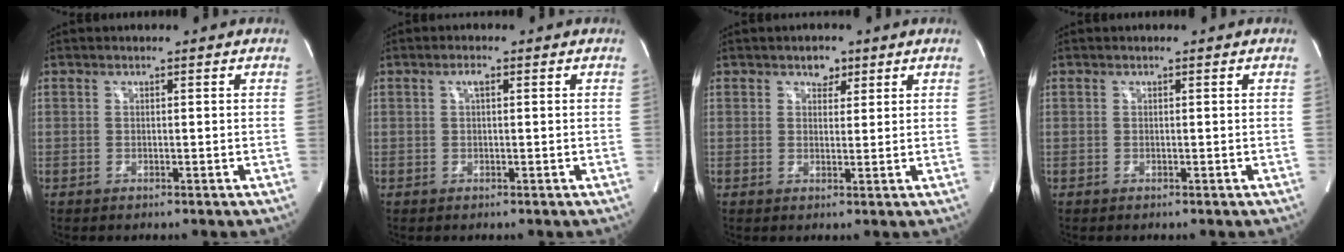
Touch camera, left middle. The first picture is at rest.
{"total": 1.2, "force": [0.4, 0.3, 1.0], "torque": [-0.018, 0.004, 0.006]}
{"total": 2.3, "force": [1.4, 1.5, 0.9], "torque": [-0.010, 0.004, 0.022]}
{"total": 0.0}